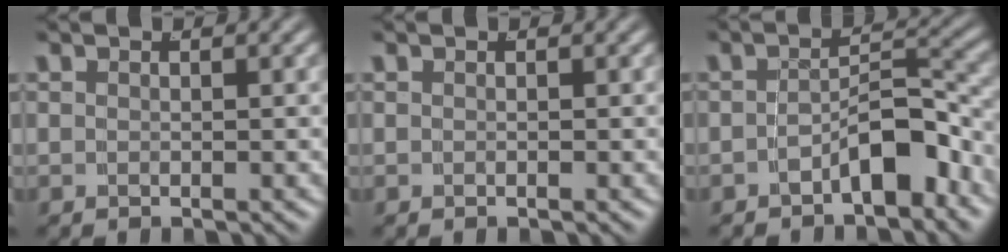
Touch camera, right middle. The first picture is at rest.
{"total": 0.0}
{"total": 4.0, "force": [-2.7, 1.2, 2.7], "torque": [-0.033, -0.003, -0.040]}